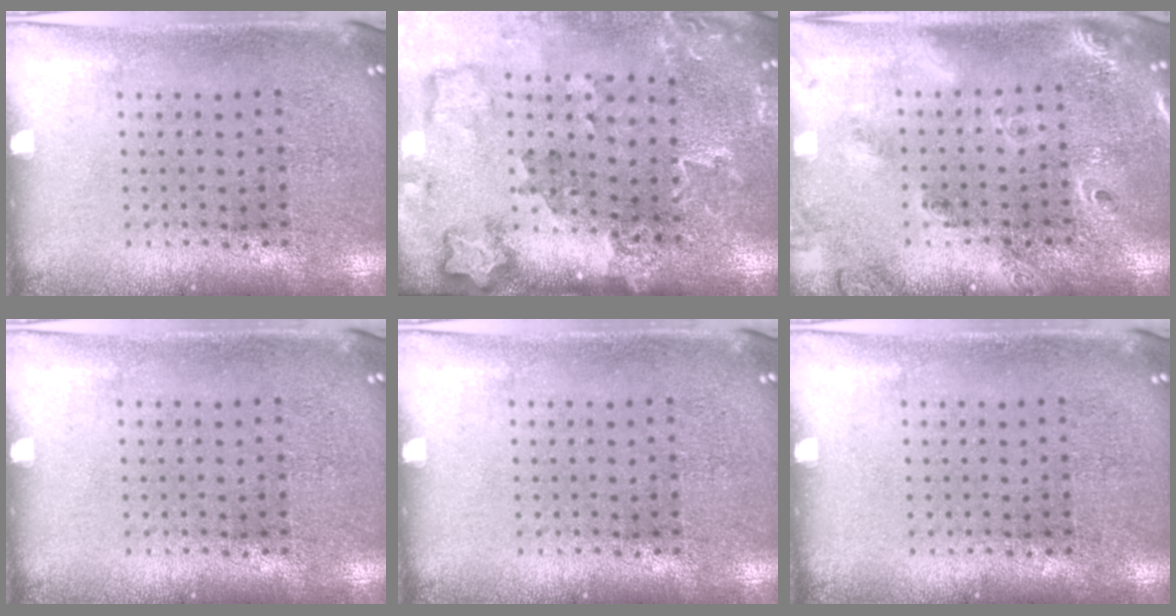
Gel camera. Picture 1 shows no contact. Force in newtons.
{"total": 2.0, "press": 1.9, "slide": 0.4}
{"total": 1.7, "press": 1.6, "slide": 0.8}
{"total": 0.0}
{"total": 0.0}
{"total": 0.0}